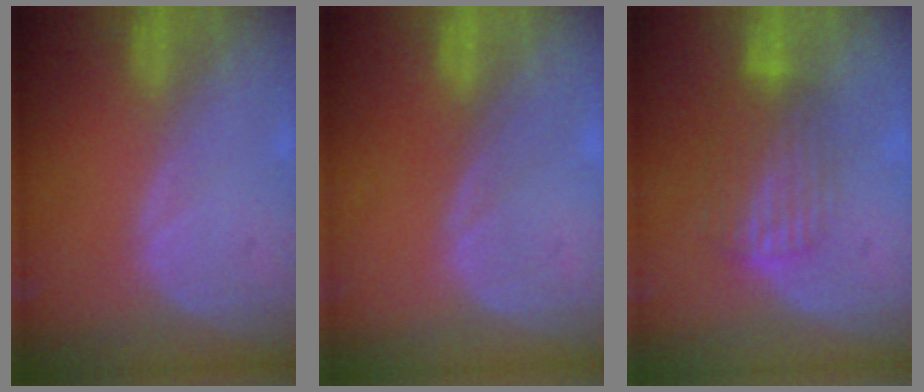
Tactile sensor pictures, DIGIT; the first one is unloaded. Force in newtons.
{"total": 0.0}
{"total": 6.8, "press": 5.7, "slide": 3.7}